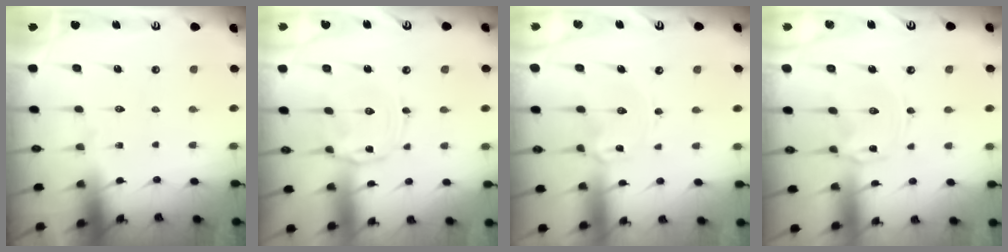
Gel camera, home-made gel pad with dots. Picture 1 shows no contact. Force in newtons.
{"total": 2.5, "press": 2.4, "slide": 0.4}
{"total": 2.4, "press": 2.4, "slide": 0.1}
{"total": 1.4, "press": 1.3, "slide": 0.3}